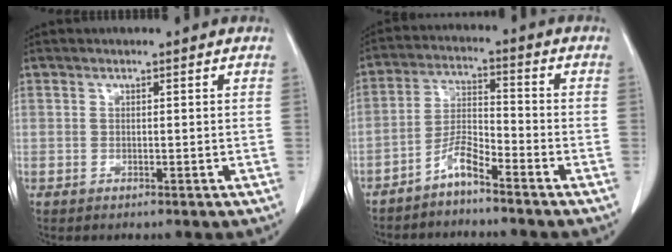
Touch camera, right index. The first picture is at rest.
{"total": 5.0, "force": [-4.0, 0.5, 2.9], "torque": [-0.064, -0.003, -0.082]}